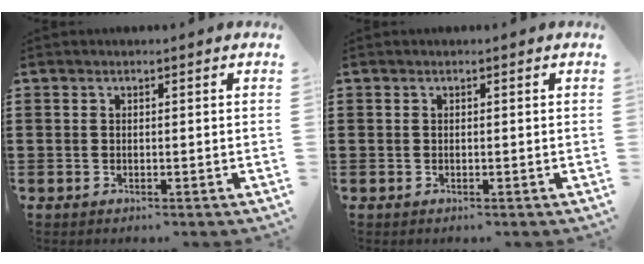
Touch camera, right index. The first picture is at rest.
{"total": 0.0}